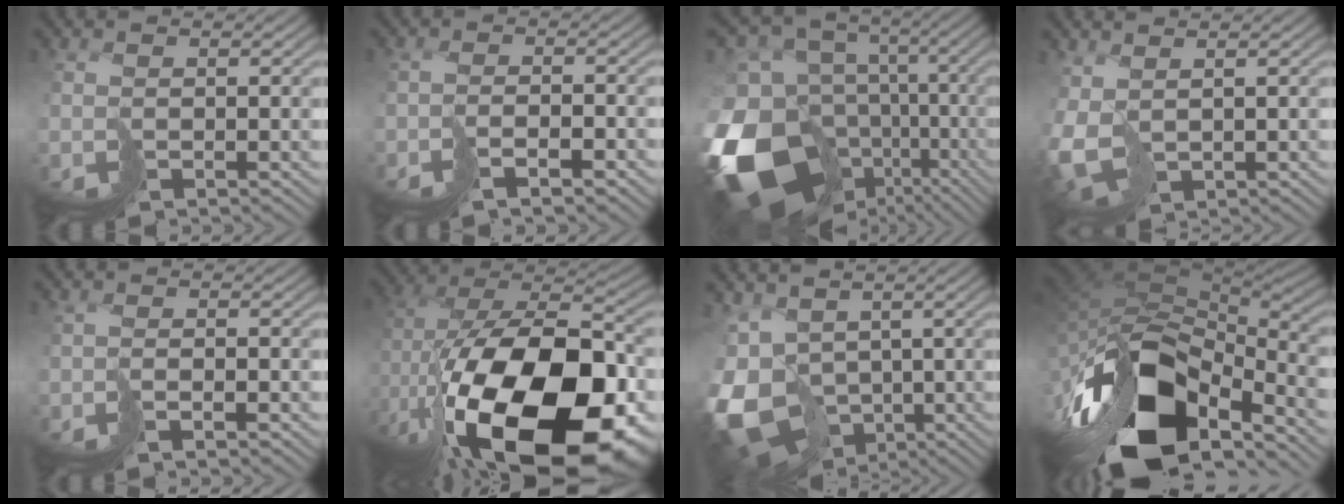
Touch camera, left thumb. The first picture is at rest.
{"total": 2.7, "force": [-1.9, 0.4, 1.8], "torque": [-0.026, 0.004, -0.034]}
{"total": 19.0, "force": [-6.6, 14.0, 11.0], "torque": [-0.299, -0.024, -0.096]}
{"total": 5.5, "force": [0.6, 3.6, 4.1], "torque": [-0.128, -0.022, 0.029]}
{"total": 1.0, "force": [-0.5, 0.0, 0.9], "torque": [-0.012, 0.003, -0.008]}
{"total": 21.8, "force": [-7.8, 11.5, 16.8], "torque": [-0.337, -0.049, -0.090]}
{"total": 13.0, "force": [-3.0, 9.6, 8.3], "torque": [-0.236, -0.032, -0.037]}
{"total": 17.1, "force": [-8.0, 9.4, 12.0], "torque": [-0.260, -0.035, -0.124]}